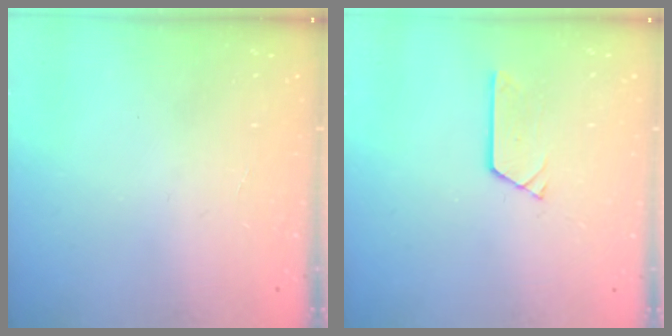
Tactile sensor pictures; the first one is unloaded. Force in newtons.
{"total": 2.9, "press": 2.9, "slide": 0.2}